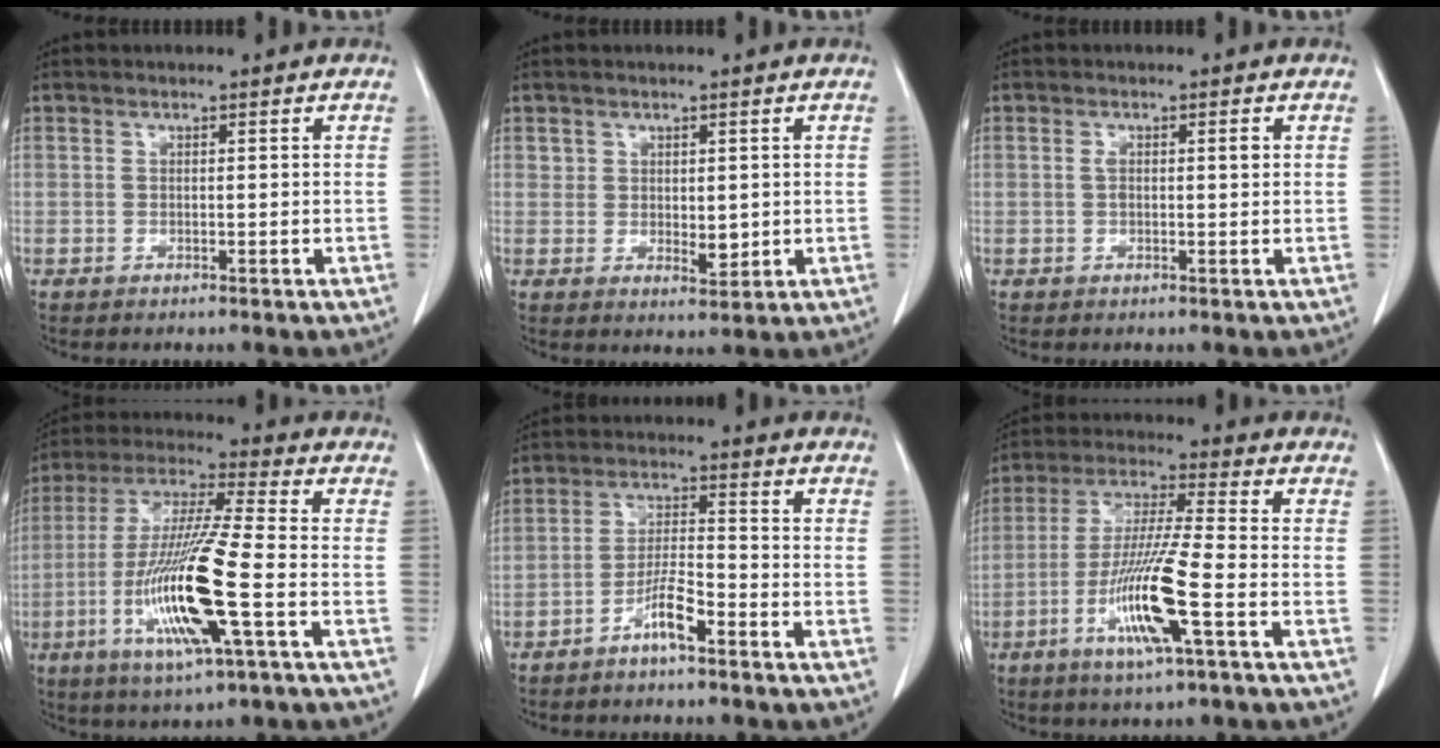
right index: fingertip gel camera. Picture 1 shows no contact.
{"total": 3.1, "force": [0.4, 2.1, 2.3], "torque": [-0.029, -0.008, 0.012]}
{"total": 2.1, "force": [0.4, 0.6, 2.0], "torque": [-0.040, 0.011, 0.009]}
{"total": 16.6, "force": [-4.9, 0.6, 15.8], "torque": [-0.326, -0.019, -0.094]}
{"total": 5.3, "force": [-3.5, 0.5, 3.9], "torque": [-0.082, 0.005, -0.067]}
{"total": 12.7, "force": [-4.7, 0.0, 11.8], "torque": [-0.236, -0.016, -0.092]}